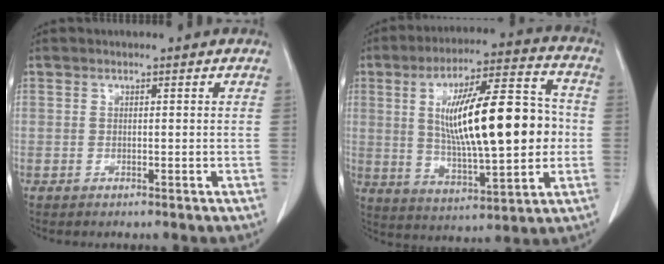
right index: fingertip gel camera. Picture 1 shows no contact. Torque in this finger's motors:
{"motor_torque": [2.14, 0.00, 1.05, 0.21]}